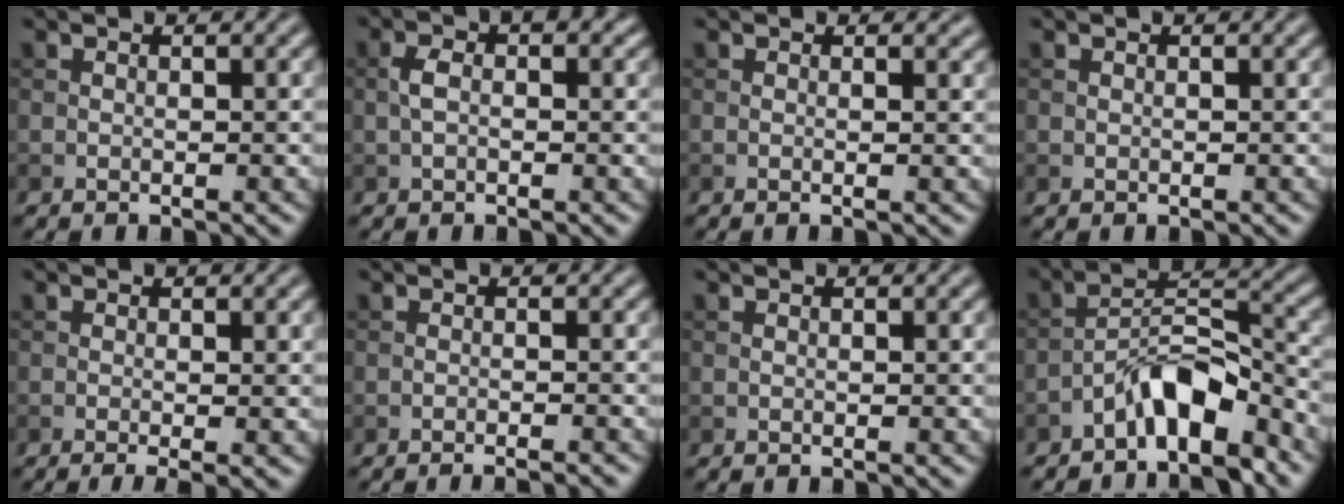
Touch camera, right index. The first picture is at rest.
{"total": 2.2, "force": [0.0, 1.2, 1.9], "torque": [-0.036, 0.006, -0.004]}
{"total": 0.8, "force": [0.3, 0.2, 0.7], "torque": [-0.010, -0.004, -0.002]}
{"total": 0.0}
{"total": 2.8, "force": [-0.7, 0.8, 2.6], "torque": [-0.037, -0.009, -0.013]}
{"total": 2.5, "force": [-1.9, 0.3, 1.5], "torque": [-0.018, 0.008, -0.033]}
{"total": 0.0}
{"total": 5.6, "force": [-4.1, 1.7, 3.5], "torque": [-0.056, 0.013, -0.076]}